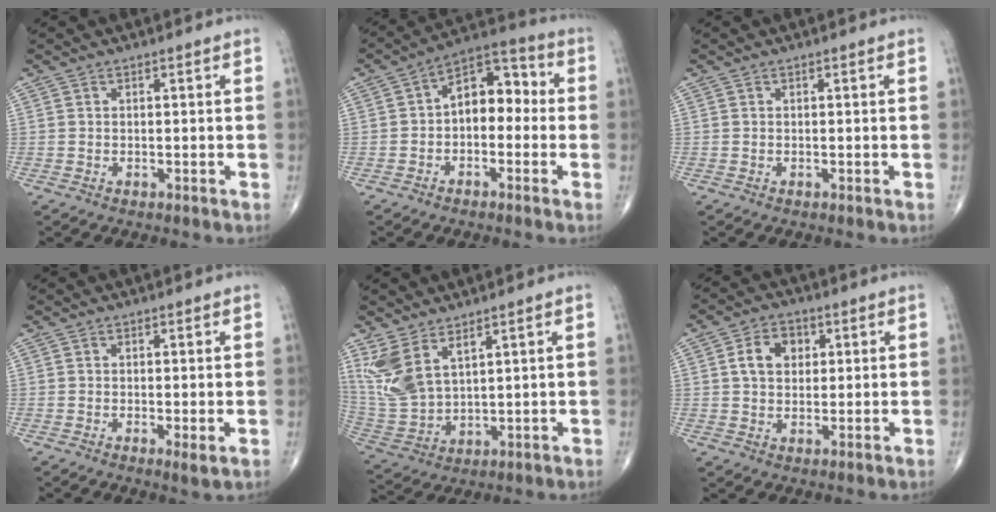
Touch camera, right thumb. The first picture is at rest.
{"total": 9.8, "force": [-0.5, 6.3, 7.5], "torque": [-0.080, 0.041, -0.026]}
{"total": 0.0}
{"total": 1.9, "force": [-0.2, 0.3, 1.8], "torque": [-0.034, -0.009, -0.006]}
{"total": 9.8, "force": [5.7, 4.6, 6.6], "torque": [-0.141, -0.024, 0.134]}
{"total": 6.6, "force": [1.7, 4.9, 4.1], "torque": [-0.051, 0.004, 0.024]}